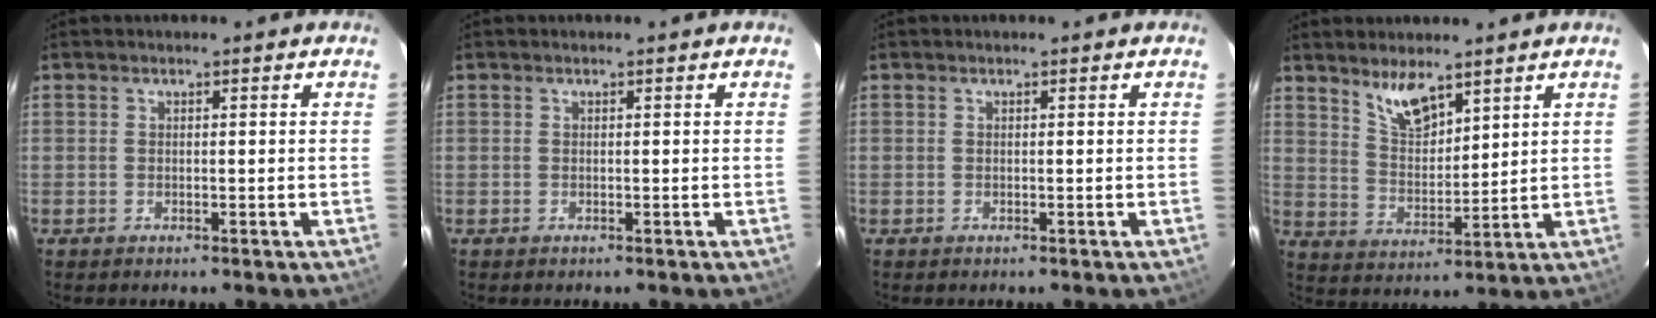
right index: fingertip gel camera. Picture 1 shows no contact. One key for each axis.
{"total": 0.0}
{"total": 0.0}
{"total": 7.4, "fx": 5.5, "fy": 2.4, "fz": 4.3, "tx": -0.077, "ty": -0.001, "tz": 0.112}